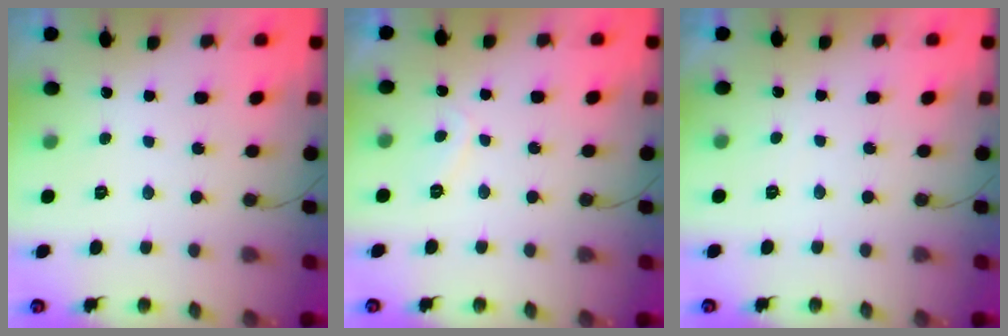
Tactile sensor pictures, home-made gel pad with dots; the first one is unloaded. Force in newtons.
{"total": 2.3, "press": 2.1, "slide": 0.8}
{"total": 0.8, "press": 0.7, "slide": 0.5}